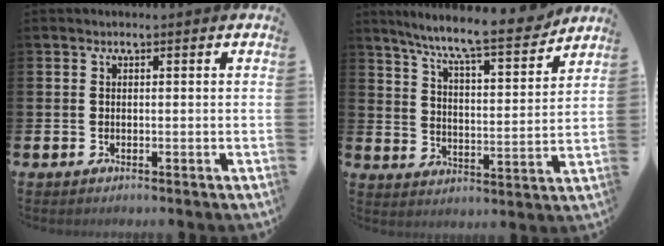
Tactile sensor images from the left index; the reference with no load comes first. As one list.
[{"total": 9.3, "force": [8.5, 0.5, 3.9], "torque": [-0.100, -0.059, 0.141]}]